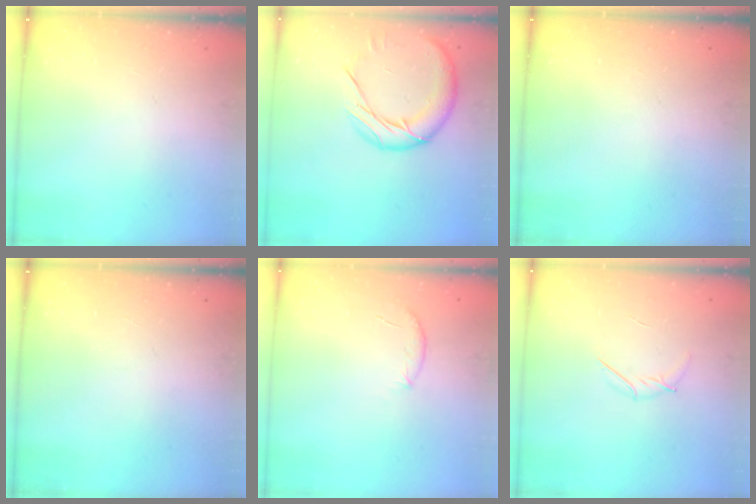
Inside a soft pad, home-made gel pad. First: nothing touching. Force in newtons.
{"total": 14.2, "press": 14.2, "slide": 0.8}
{"total": 0.0}
{"total": 0.0}
{"total": 6.9, "press": 6.7, "slide": 1.8}
{"total": 4.1, "press": 4.0, "slide": 1.0}